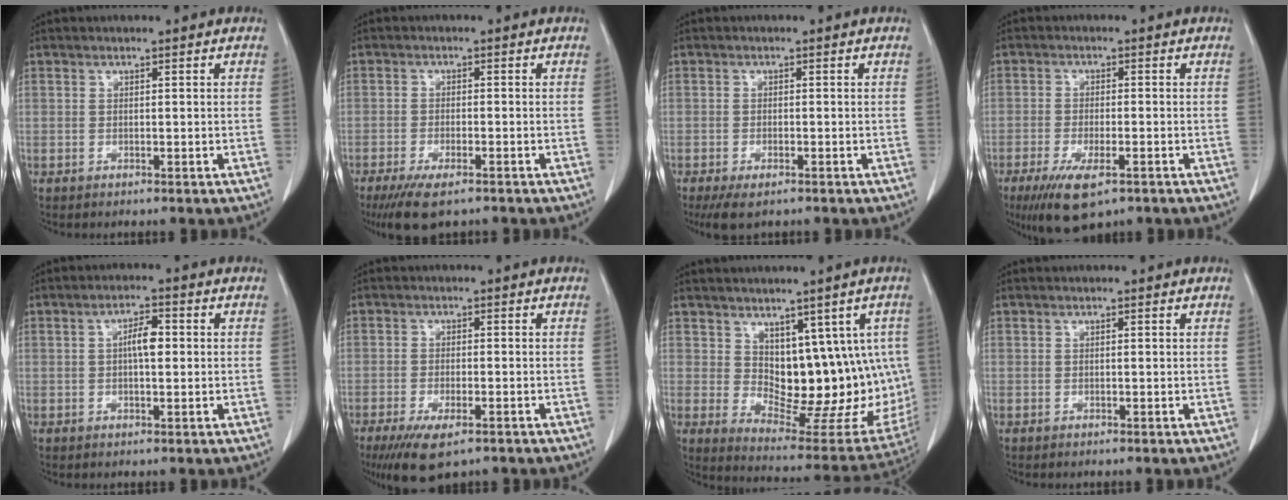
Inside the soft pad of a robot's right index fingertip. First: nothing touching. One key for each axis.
{"total": 7.1, "fx": -5.2, "fy": 1.8, "fz": 4.5, "tx": -0.076, "ty": -0.016, "tz": -0.081}
{"total": 4.0, "fx": -2.8, "fy": 1.3, "fz": 2.6, "tx": -0.047, "ty": -0.010, "tz": -0.042}
{"total": 8.1, "fx": -4.9, "fy": 2.4, "fz": 6.0, "tx": -0.109, "ty": -0.019, "tz": -0.076}
{"total": 3.8, "fx": 0.3, "fy": 1.2, "fz": 3.6, "tx": -0.064, "ty": 0.008, "tz": 0.004}
{"total": 7.3, "fx": -4.7, "fy": 2.2, "fz": 5.2, "tx": -0.089, "ty": -0.017, "tz": -0.073}
{"total": 15.1, "fx": 2.2, "fy": 8.2, "fz": 12.5, "tx": -0.142, "ty": 0.000, "tz": 0.054}
{"total": 0.0}